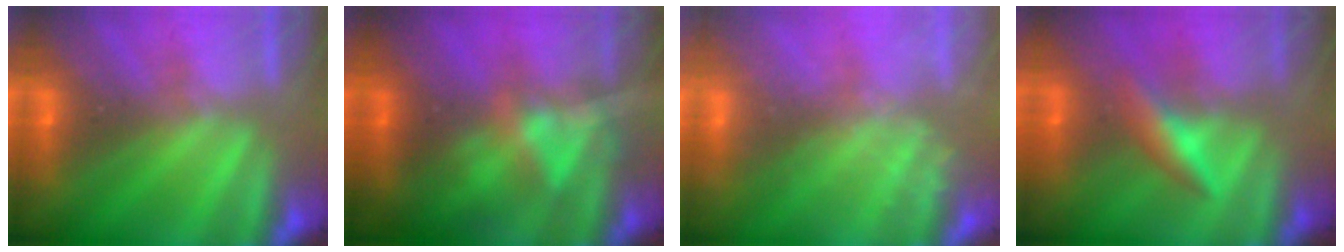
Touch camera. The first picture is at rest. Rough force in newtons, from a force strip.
{"total": 3.9}
{"total": 2.4}
{"total": 2.5}